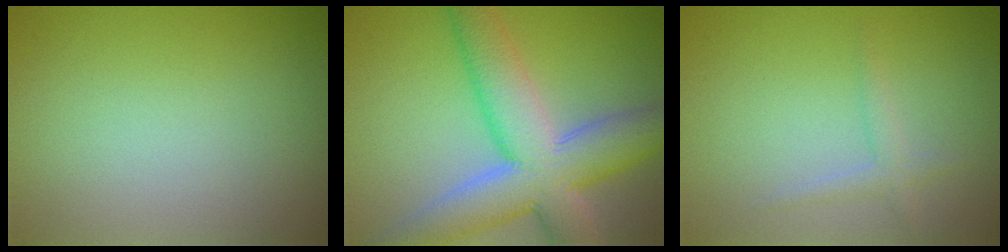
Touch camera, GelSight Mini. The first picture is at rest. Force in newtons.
{"total": 9.7, "press": 9.6, "slide": 0.7}
{"total": 1.4, "press": 1.4, "slide": 0.0}